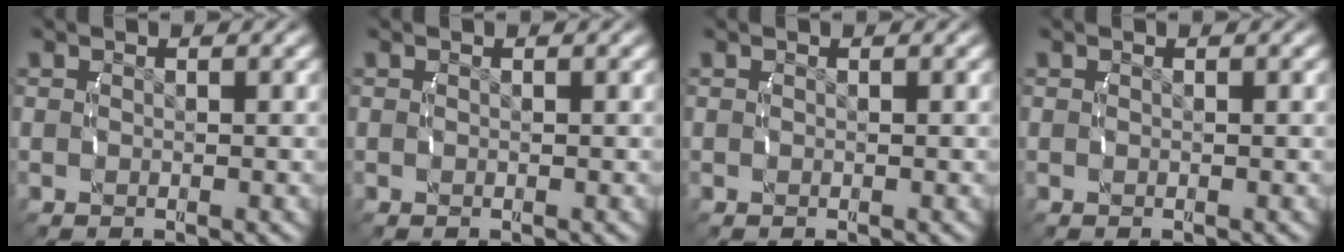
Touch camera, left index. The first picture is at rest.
{"total": 0.0}
{"total": 0.0}
{"total": 0.0}